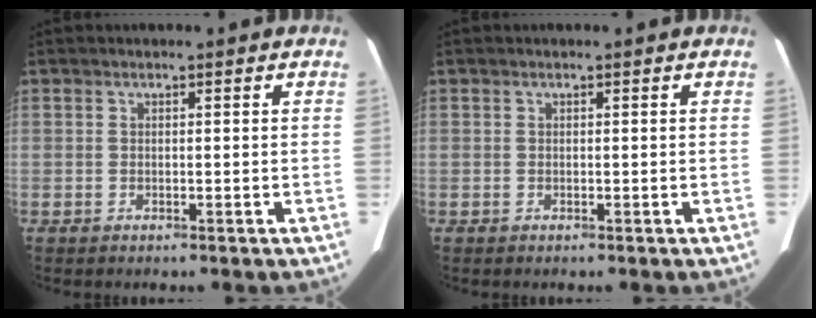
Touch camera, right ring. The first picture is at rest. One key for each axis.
{"total": 0.0}